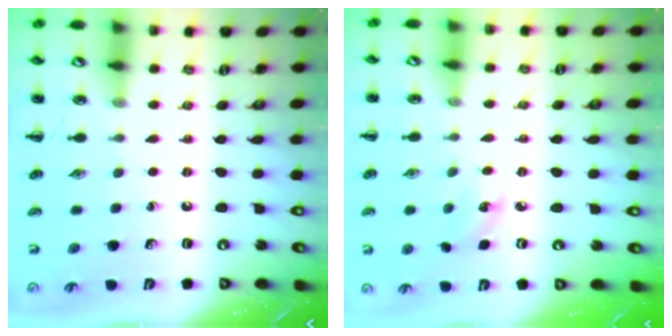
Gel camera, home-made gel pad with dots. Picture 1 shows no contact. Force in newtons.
{"total": 5.1, "press": 4.9, "slide": 1.3}